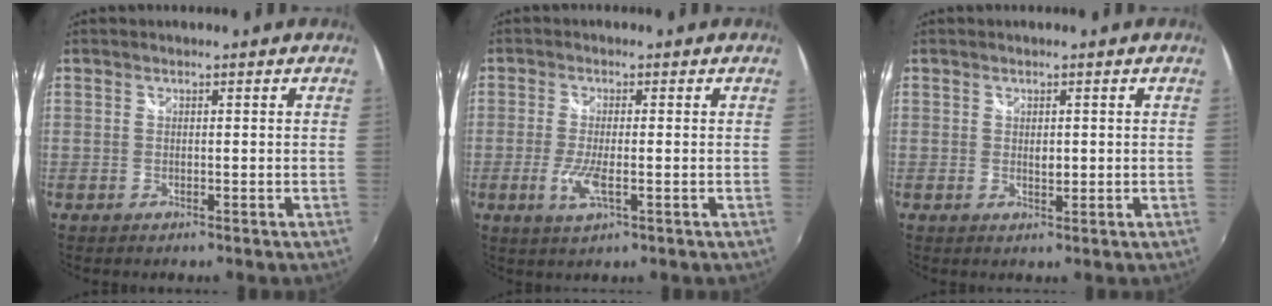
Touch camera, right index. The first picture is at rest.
{"total": 4.7, "force": [-1.4, 0.8, 4.3], "torque": [-0.095, -0.012, -0.028]}
{"total": 1.4, "force": [0.2, 0.9, 1.0], "torque": [-0.015, -0.002, 0.003]}